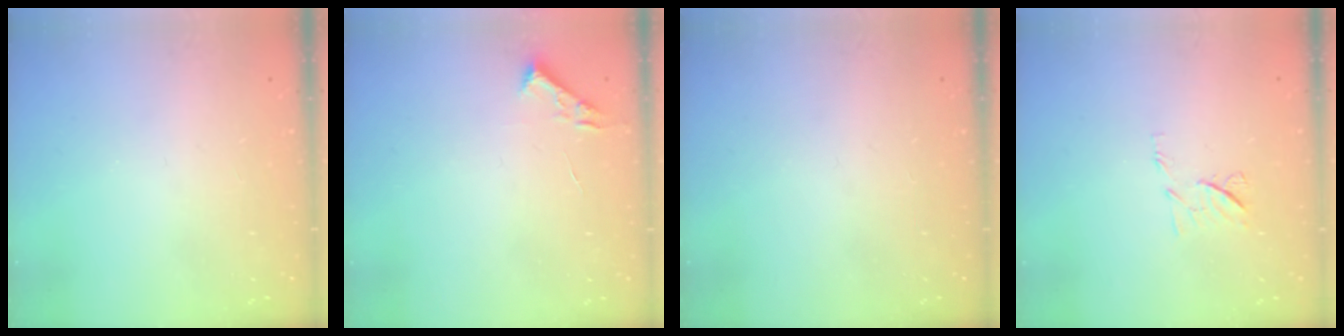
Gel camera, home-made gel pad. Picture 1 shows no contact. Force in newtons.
{"total": 2.7, "press": 2.7, "slide": 0.4}
{"total": 0.0}
{"total": 7.2, "press": 7.0, "slide": 1.4}